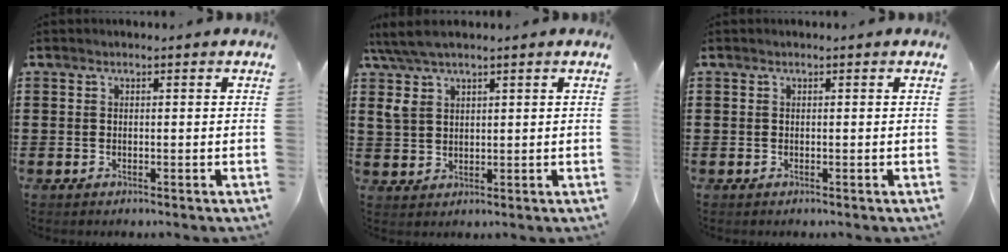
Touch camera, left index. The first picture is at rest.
{"total": 5.0, "force": [3.5, 2.1, 2.9], "torque": [-0.068, 0.006, 0.065]}
{"total": 0.0}